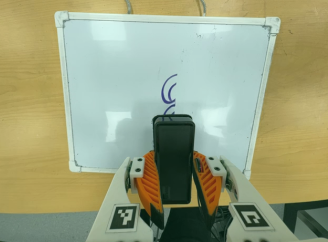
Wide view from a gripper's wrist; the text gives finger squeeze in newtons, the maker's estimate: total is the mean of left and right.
{"total": 10.1, "left": 8.3, "right": 11.8}